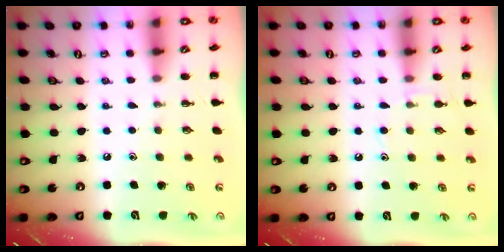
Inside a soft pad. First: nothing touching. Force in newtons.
{"total": 5.5, "press": 5.2, "slide": 1.8}